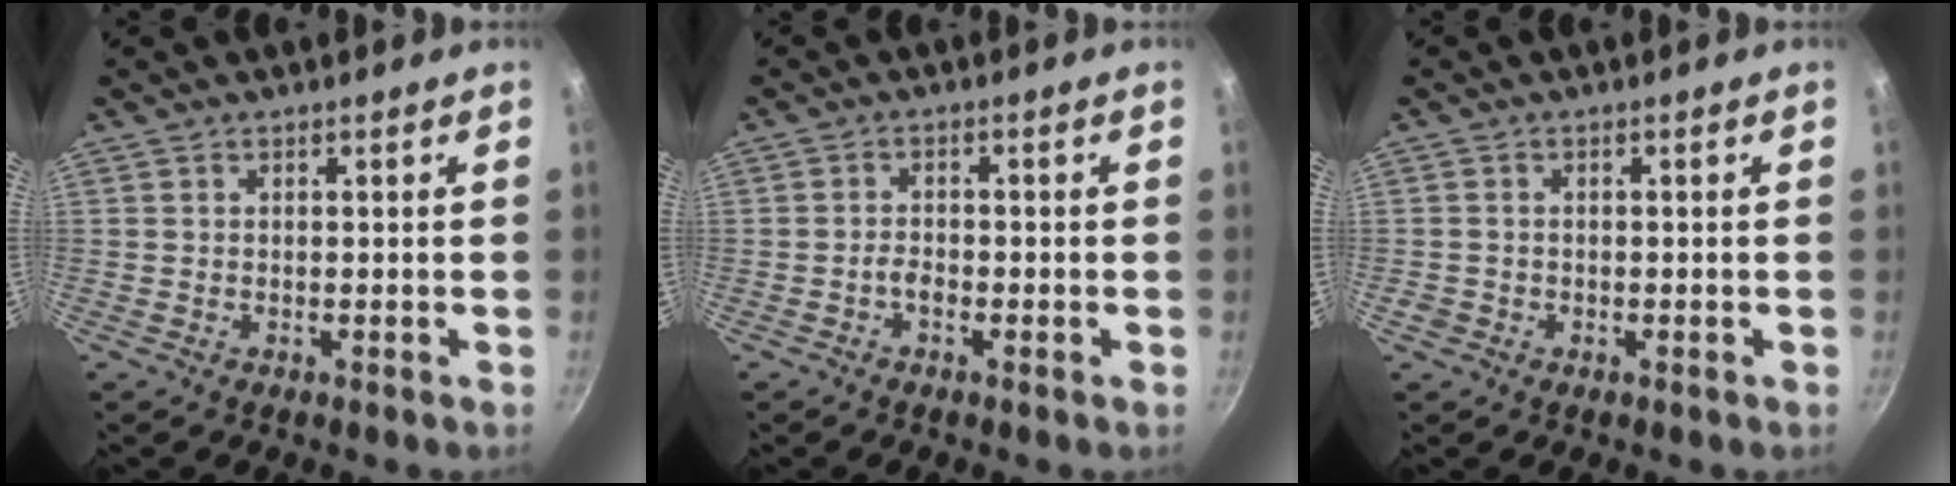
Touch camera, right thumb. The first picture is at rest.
{"total": 1.8, "force": [-1.0, 0.8, 1.2], "torque": [-0.024, 0.009, -0.024]}
{"total": 1.6, "force": [-0.7, 1.3, 0.5], "torque": [-0.008, 0.002, -0.011]}